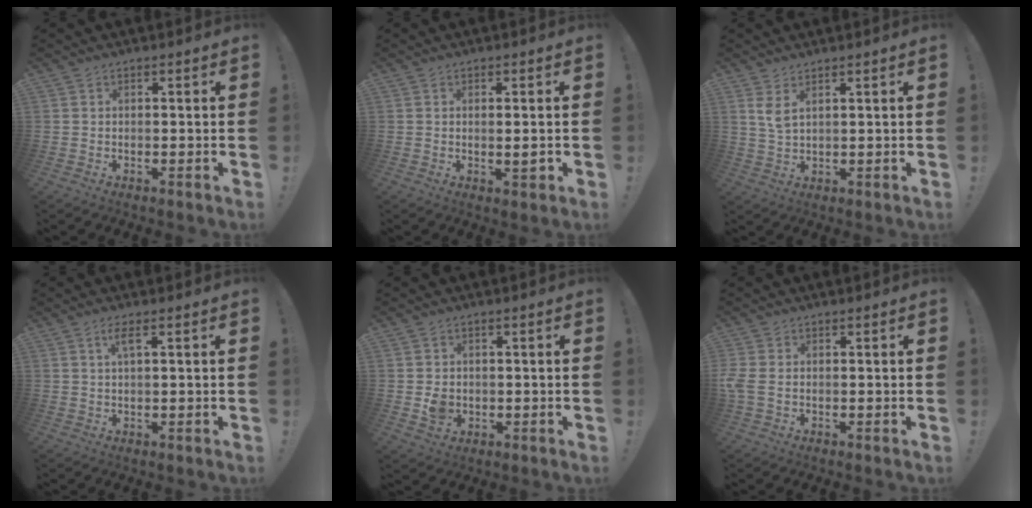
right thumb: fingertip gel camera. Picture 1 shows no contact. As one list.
[{"total": 2.7, "force": [0.0, 0.5, 2.6], "torque": [-0.030, -0.007, -0.002]}, {"total": 3.9, "force": [2.2, 1.2, 3.1], "torque": [-0.053, -0.010, 0.037]}, {"total": 3.0, "force": [1.2, 0.3, 2.7], "torque": [-0.049, 0.001, 0.016]}, {"total": 4.4, "force": [-0.5, 3.8, 2.1], "torque": [-0.019, 0.000, -0.008]}, {"total": 3.2, "force": [-0.3, 2.0, 2.4], "torque": [-0.060, 0.003, -0.004]}]